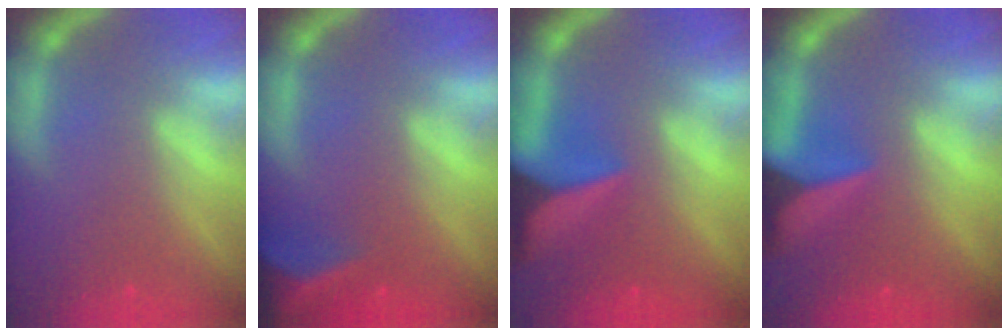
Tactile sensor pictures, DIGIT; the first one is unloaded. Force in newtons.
{"total": 7.5}
{"total": 10.0}
{"total": 8.4}